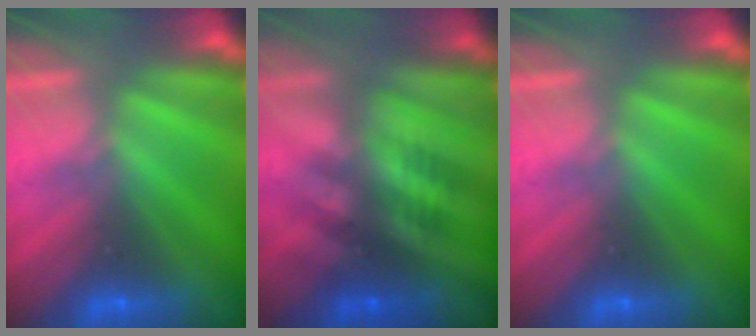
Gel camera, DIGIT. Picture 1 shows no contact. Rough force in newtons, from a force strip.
{"total": 2.4}
{"total": 0.0}